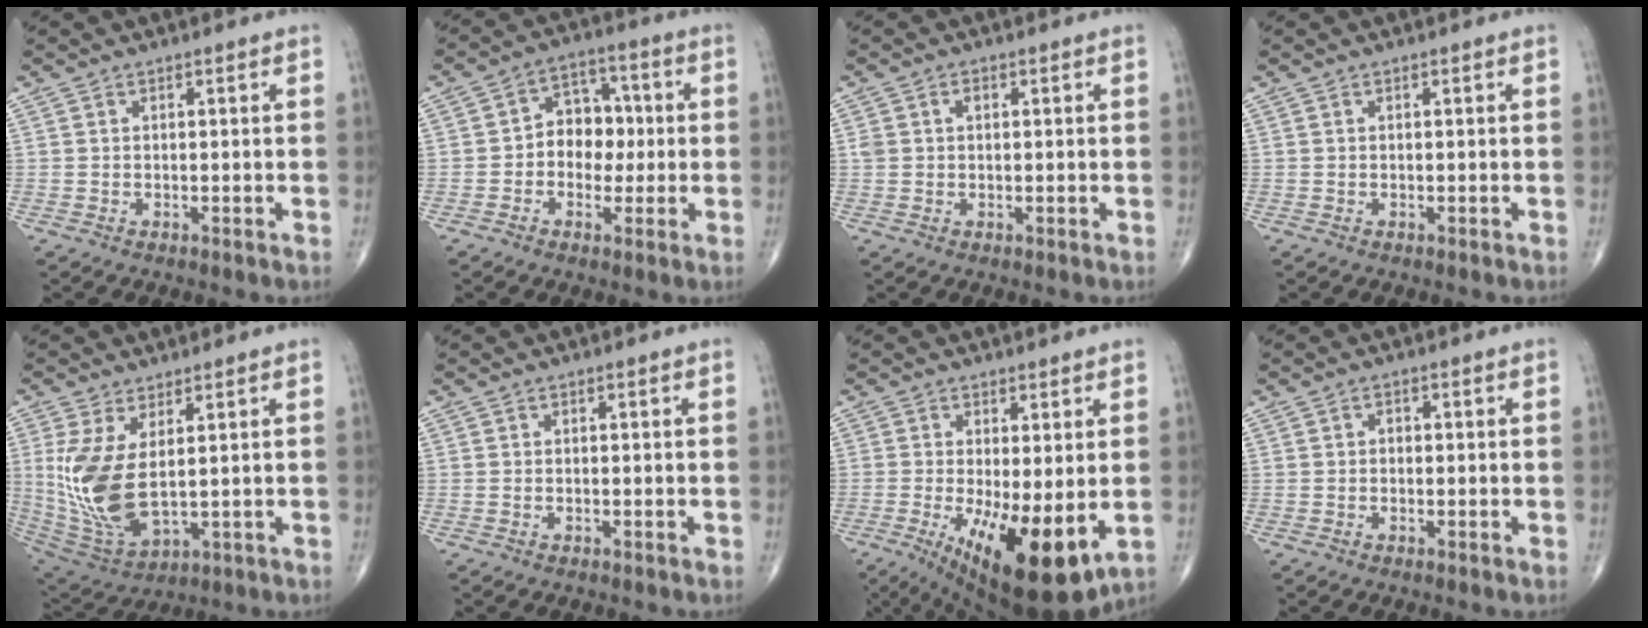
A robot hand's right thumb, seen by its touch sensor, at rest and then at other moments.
{"total": 8.4, "force": [-0.4, 6.6, 5.2], "torque": [-0.034, 0.027, -0.018]}
{"total": 2.1, "force": [0.6, 1.6, 1.3], "torque": [-0.021, 0.007, 0.013]}
{"total": 0.0}
{"total": 13.5, "force": [1.8, 6.2, 11.8], "torque": [-0.256, -0.023, 0.057]}
{"total": 0.0}
{"total": 15.0, "force": [-3.3, 5.2, 13.7], "torque": [-0.217, -0.031, -0.034]}
{"total": 0.8, "force": [-0.1, 0.7, 0.5], "torque": [-0.001, 0.004, -0.006]}